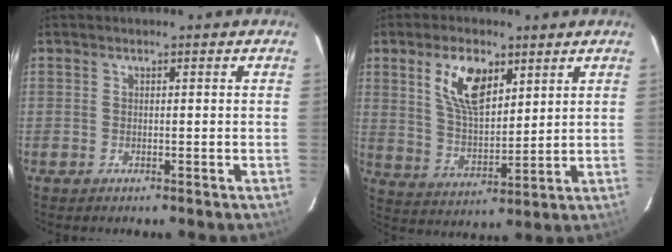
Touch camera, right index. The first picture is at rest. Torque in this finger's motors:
{"motor_torque": [0.87, 0.69, 0.63, 0.10]}